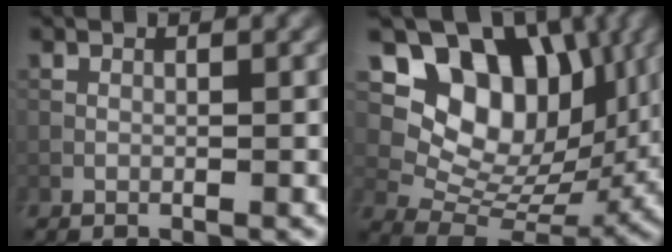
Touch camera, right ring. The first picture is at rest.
{"total": 11.9, "force": [4.8, 8.2, 7.1], "torque": [-0.111, -0.004, 0.086]}